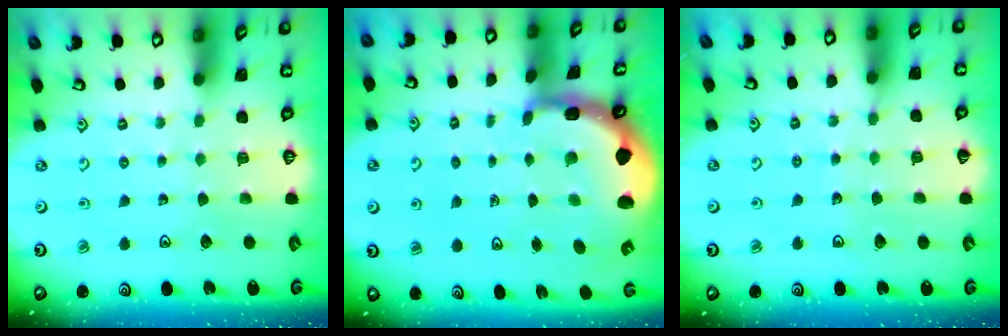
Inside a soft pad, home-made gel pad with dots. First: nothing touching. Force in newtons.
{"total": 3.6, "press": 3.4, "slide": 1.0}
{"total": 3.6, "press": 3.6, "slide": 0.4}